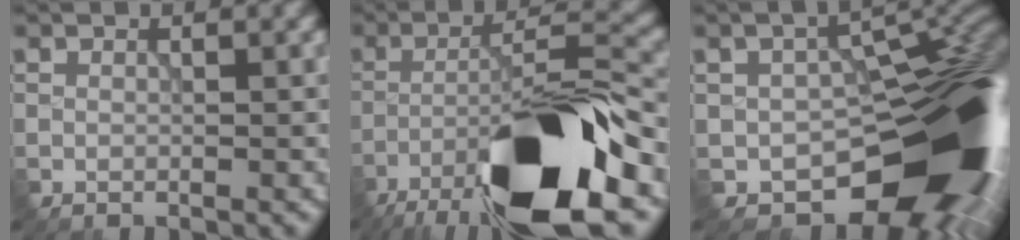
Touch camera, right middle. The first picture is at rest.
{"total": 14.3, "force": [-8.6, 3.2, 11.0], "torque": [-0.190, 0.004, -0.152]}
{"total": 15.3, "force": [-5.7, 8.8, 11.1], "torque": [-0.112, -0.026, -0.076]}